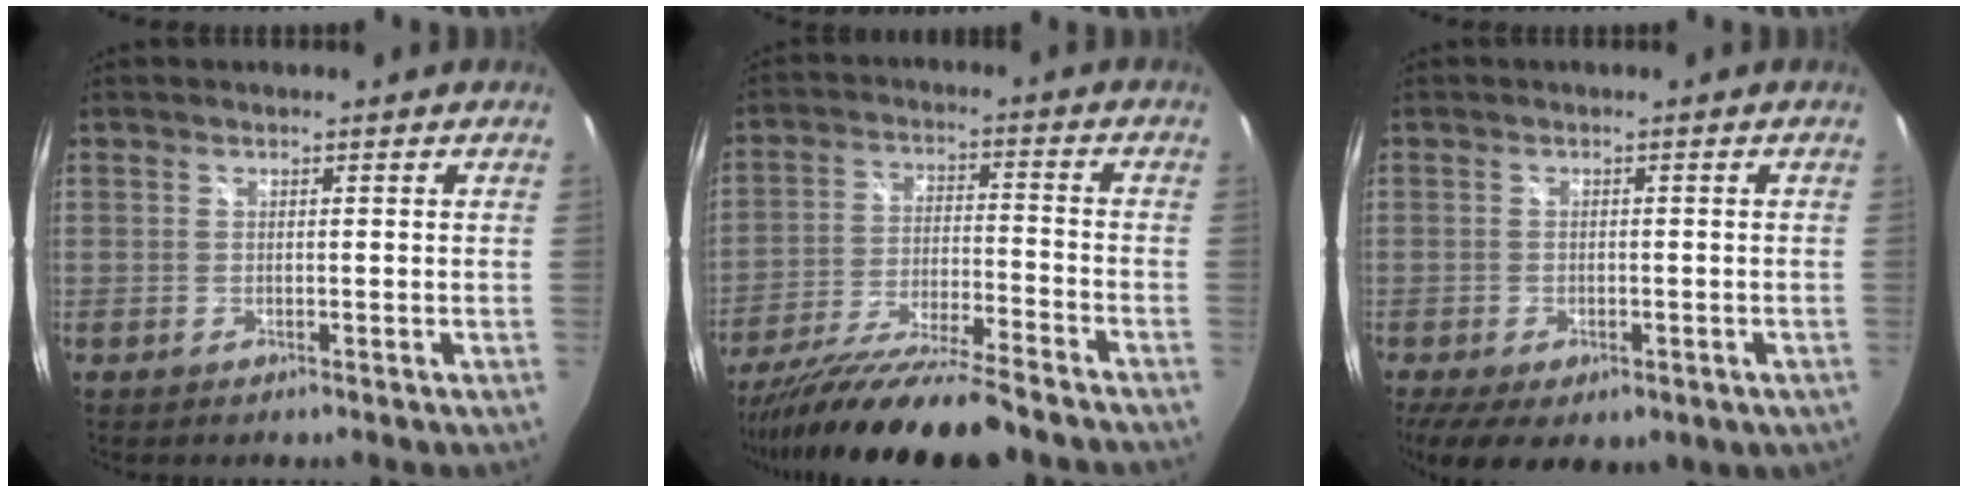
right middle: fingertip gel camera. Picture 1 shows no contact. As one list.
[{"total": 18.2, "force": [-15.7, 0.6, 9.3], "torque": [-0.183, -0.047, -0.263]}, {"total": 11.3, "force": [-6.1, 6.0, 7.4], "torque": [-0.159, -0.038, -0.080]}]